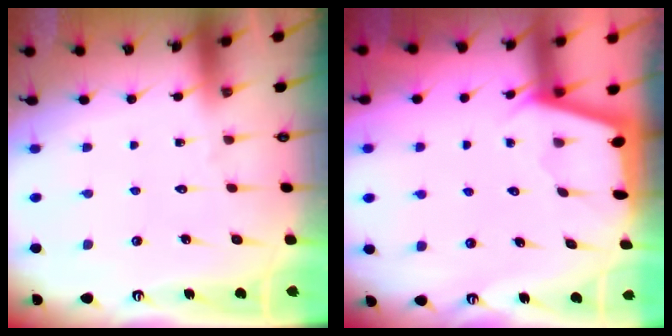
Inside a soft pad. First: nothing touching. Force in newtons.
{"total": 2.6, "press": 2.6, "slide": 0.1}